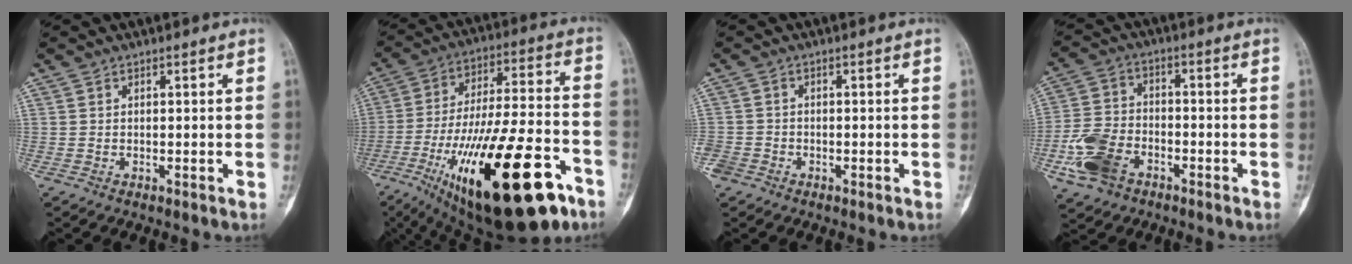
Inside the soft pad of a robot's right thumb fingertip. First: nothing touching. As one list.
[{"total": 33.0, "force": [-15.1, 11.2, 27.1], "torque": [-0.444, 0.039, -0.233]}, {"total": 3.7, "force": [-2.0, 3.0, 0.9], "torque": [-0.021, 0.011, -0.041]}, {"total": 10.4, "force": [-4.8, 6.9, 6.1], "torque": [-0.125, 0.020, -0.092]}]